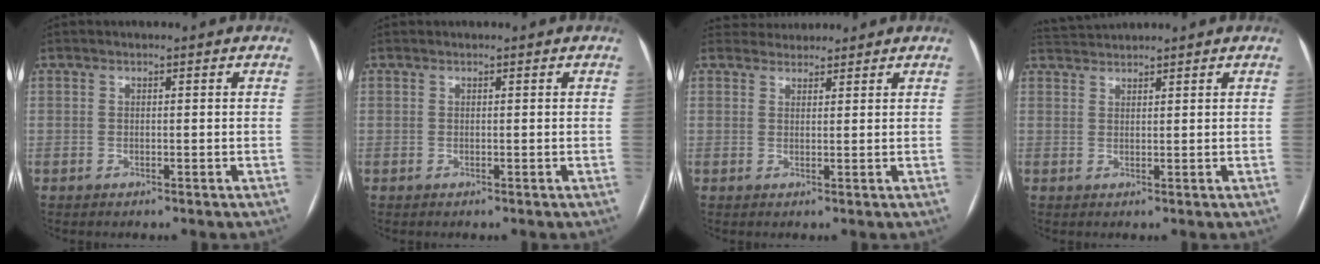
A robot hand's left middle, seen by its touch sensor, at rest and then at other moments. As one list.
[{"total": 0.0}, {"total": 3.1, "force": [3.0, 0.9, -0.3], "torque": [0.007, 0.023, 0.050]}, {"total": 3.5, "force": [3.5, -0.3, 0.2], "torque": [-0.009, 0.023, 0.069]}]